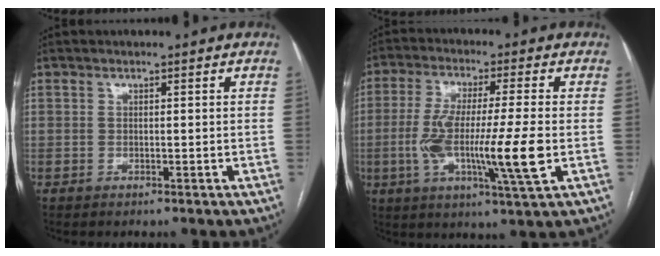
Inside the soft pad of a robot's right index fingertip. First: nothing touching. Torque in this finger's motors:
{"motor_torque": [1.55, -0.17, 0.78, 0.21]}